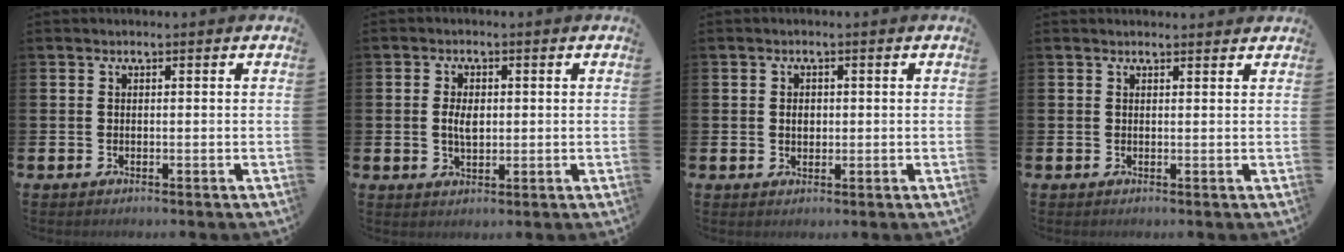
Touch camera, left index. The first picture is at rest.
{"total": 3.3, "force": [0.2, 1.9, 2.7], "torque": [-0.037, 0.002, -0.001]}
{"total": 1.7, "force": [0.1, 1.3, 1.1], "torque": [-0.006, 0.001, -0.003]}
{"total": 0.8, "force": [0.8, 0.2, 0.1], "torque": [0.006, -0.001, 0.013]}